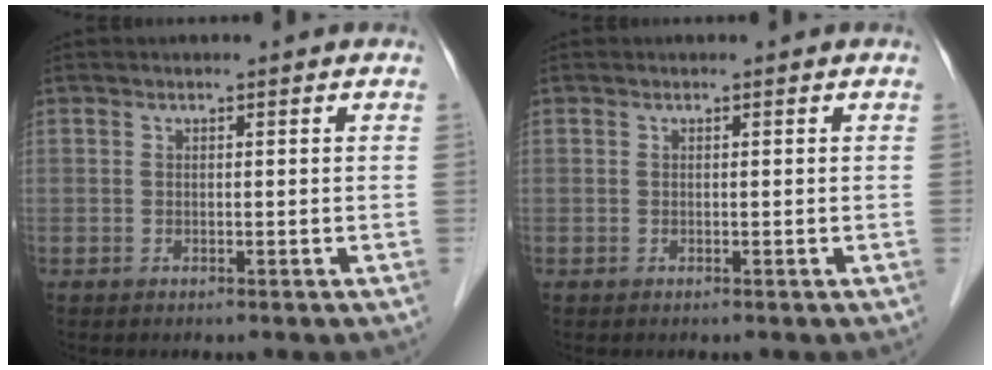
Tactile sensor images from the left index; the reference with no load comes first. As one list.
[{"total": 0.0}]